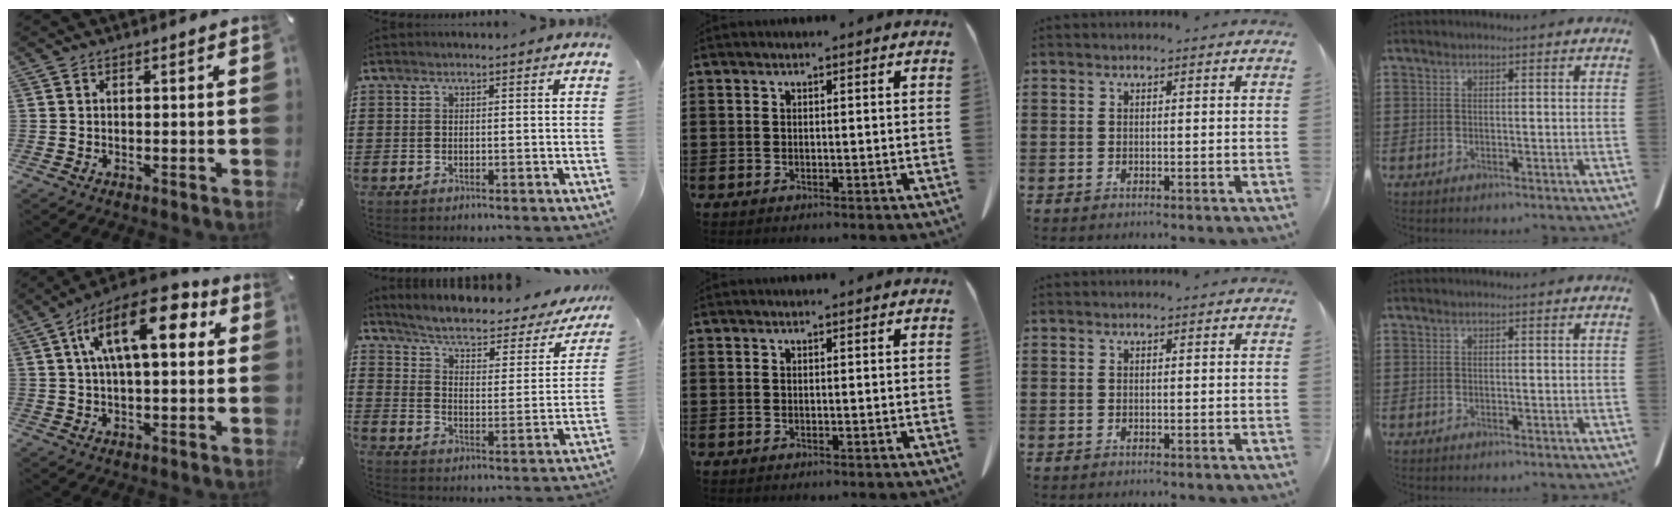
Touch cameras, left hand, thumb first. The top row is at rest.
{"thumb": {"total": 15.9, "force": [5.6, 7.1, 13.1], "torque": [-0.224, -0.011, 0.091]}, "index": {"total": 4.3, "force": [3.2, 0.9, 2.7], "torque": [-0.068, -0.027, 0.045]}}